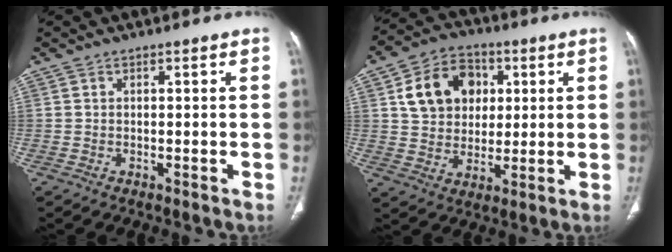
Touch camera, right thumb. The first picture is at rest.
{"total": 13.2, "force": [3.9, 10.4, 7.2], "torque": [-0.091, 0.002, 0.066]}